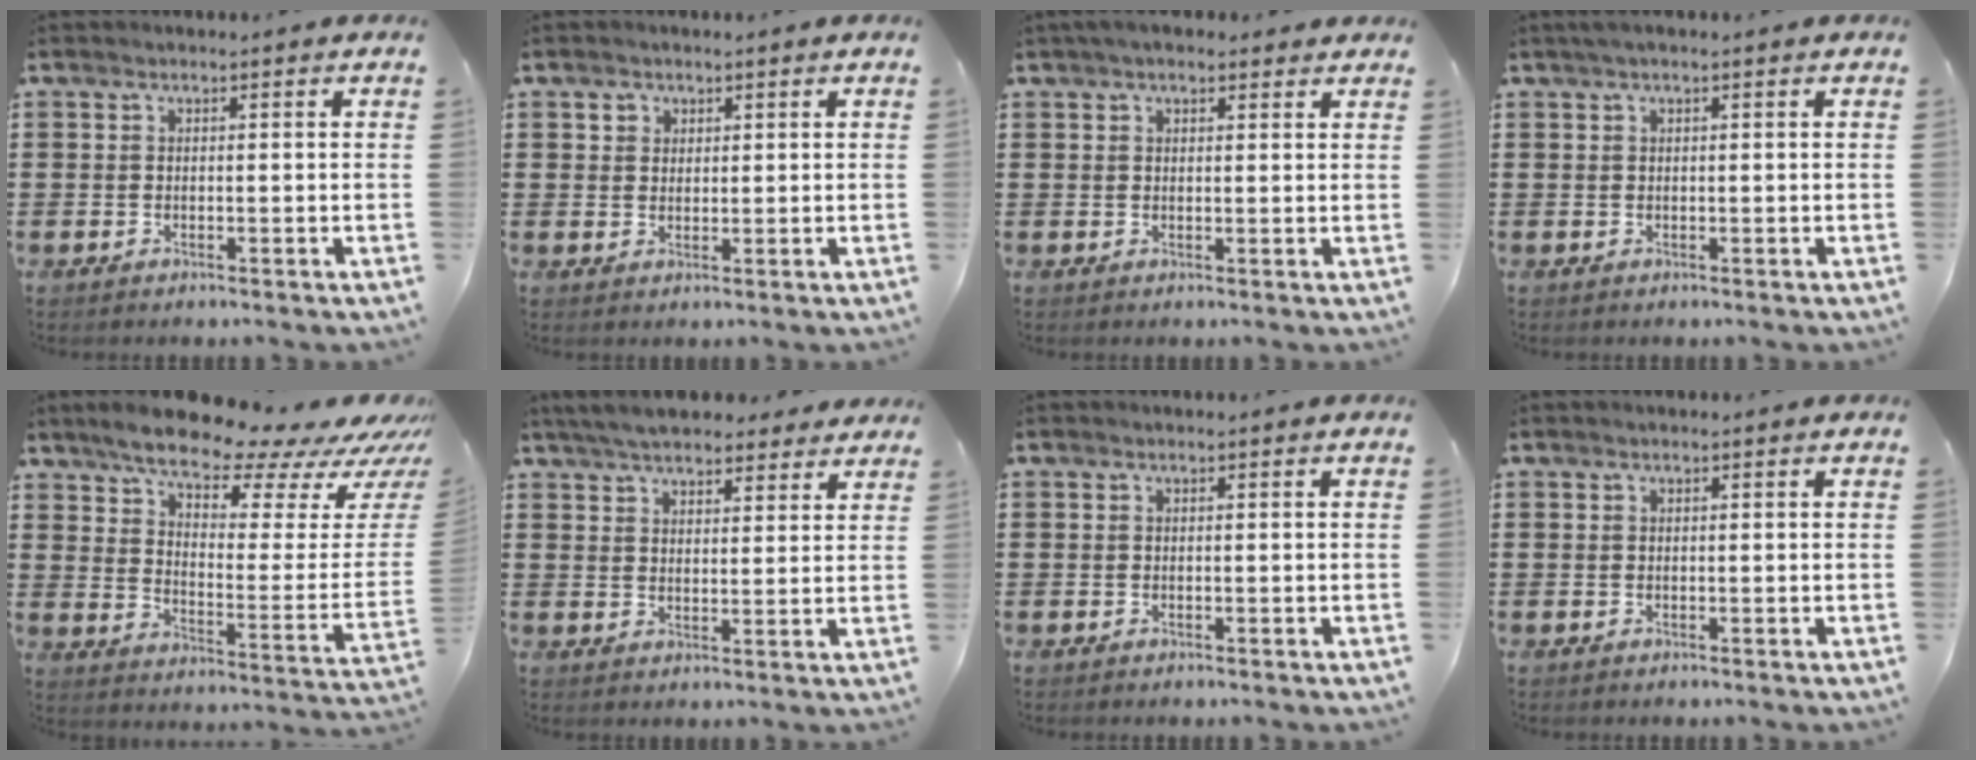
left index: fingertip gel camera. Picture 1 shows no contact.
{"total": 1.8, "force": [1.0, 1.4, 0.2], "torque": [0.000, 0.002, 0.018]}
{"total": 2.7, "force": [2.2, 1.0, 1.4], "torque": [-0.032, 0.006, 0.039]}
{"total": 0.8, "force": [0.3, 0.0, 0.7], "torque": [-0.012, 0.001, 0.006]}
{"total": 11.2, "force": [9.8, 2.2, 4.9], "torque": [-0.099, -0.071, 0.165]}
{"total": 5.7, "force": [5.2, 1.5, 1.6], "torque": [-0.049, -0.008, 0.098]}
{"total": 0.0}
{"total": 0.0}